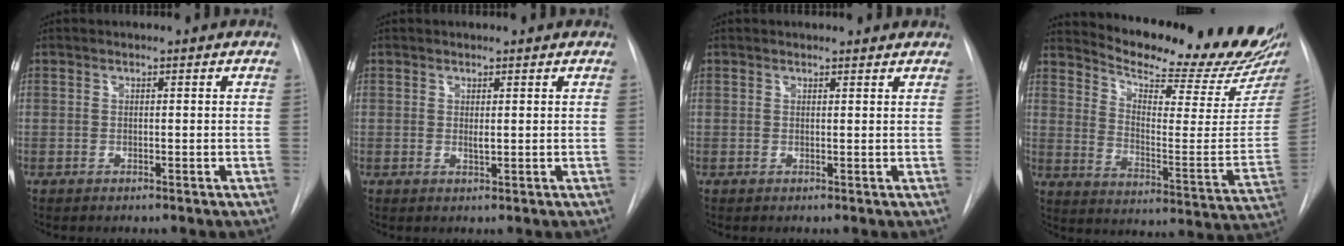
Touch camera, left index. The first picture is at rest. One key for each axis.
{"total": 1.0, "fx": 0.5, "fy": 0.3, "fz": 0.8, "tx": -0.017, "ty": -0.001, "tz": 0.009}
{"total": 3.7, "fx": 3.6, "fy": 0.8, "fz": 0.5, "tx": -0.008, "ty": 0.011, "tz": 0.034}
{"total": 23.2, "fx": 21.3, "fy": 1.6, "fz": 9.0, "tx": -0.140, "ty": -0.105, "tz": 0.280}